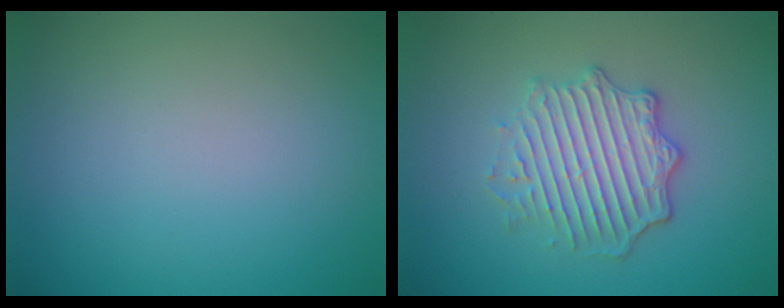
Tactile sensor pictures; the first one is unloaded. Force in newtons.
{"total": 4.5, "press": 3.7, "slide": 2.6}